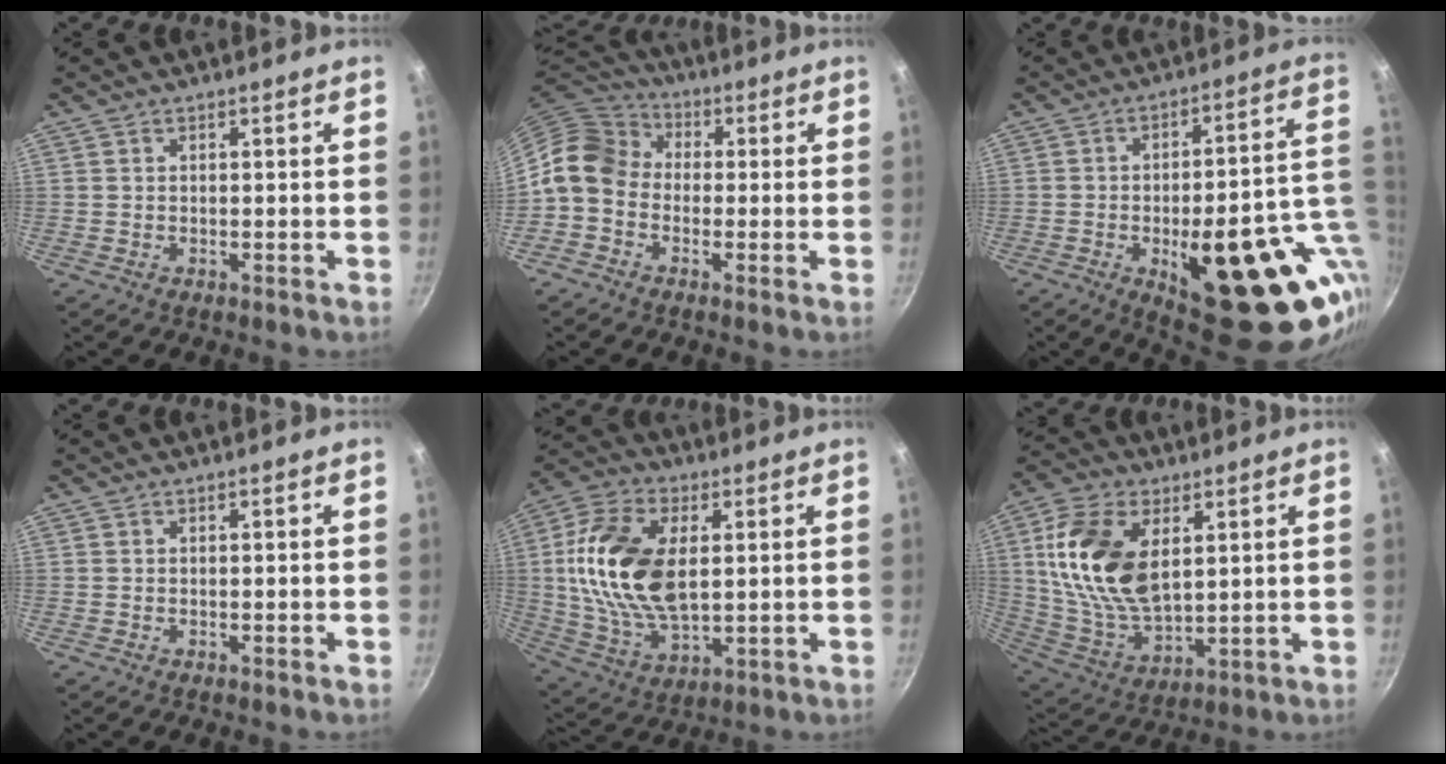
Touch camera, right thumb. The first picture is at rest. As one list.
[{"total": 10.6, "force": [-0.5, 8.6, 6.1], "torque": [-0.093, 0.037, -0.033]}, {"total": 26.1, "force": [-6.2, 10.0, 23.2], "torque": [-0.269, 0.007, -0.070]}, {"total": 0.0}, {"total": 19.7, "force": [2.7, 11.4, 15.8], "torque": [-0.293, -0.003, 0.052]}, {"total": 18.6, "force": [4.8, 10.8, 14.4], "torque": [-0.267, -0.017, 0.102]}]